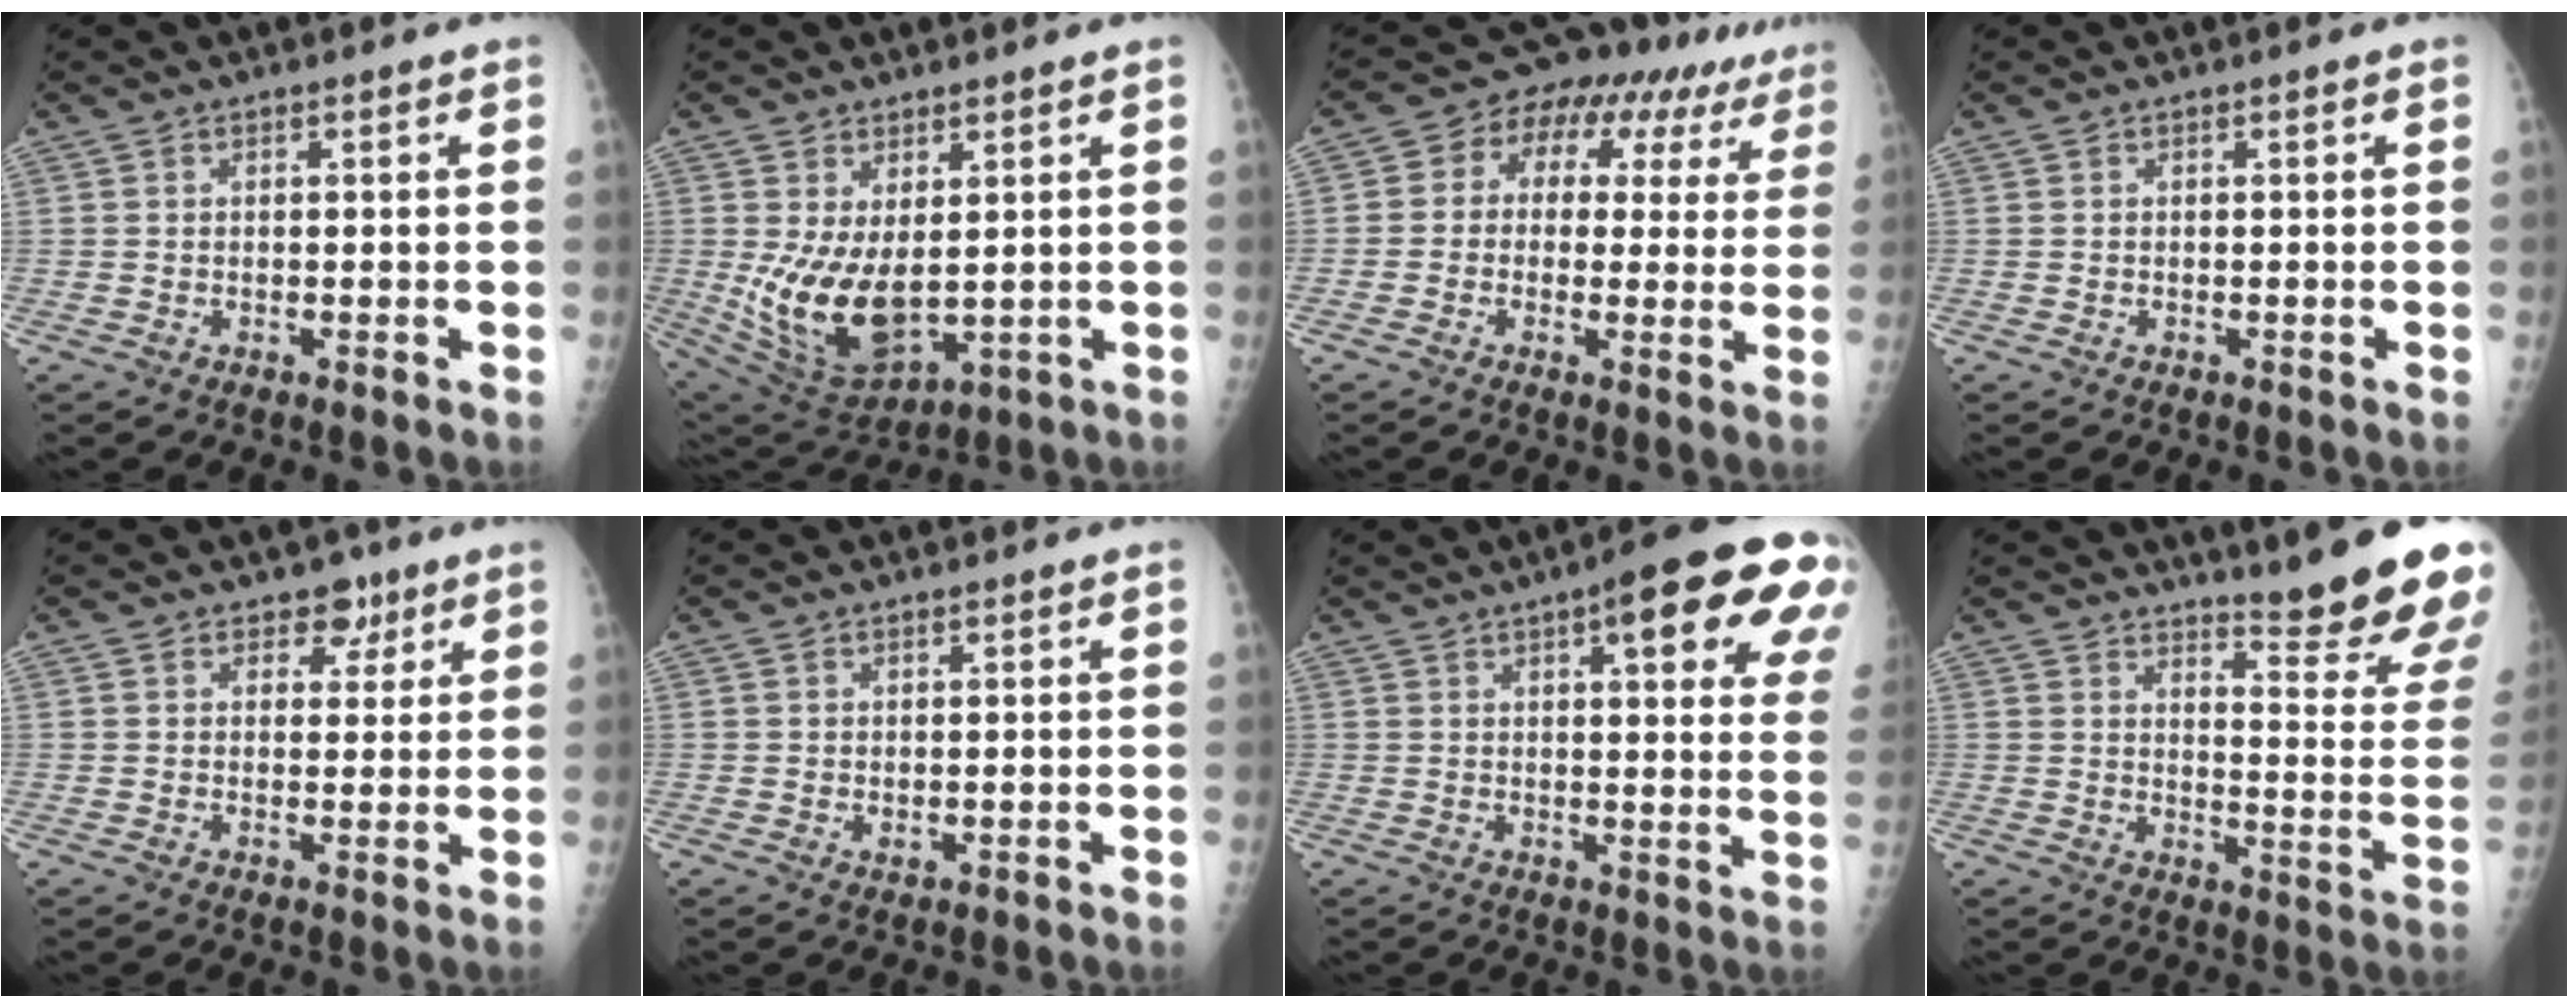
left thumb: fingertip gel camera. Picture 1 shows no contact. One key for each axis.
{"total": 12.1, "fx": 0.7, "fy": 6.5, "fz": 10.2, "tx": -0.175, "ty": -0.028, "tz": 0.037}
{"total": 14.5, "fx": 5.7, "fy": 10.3, "fz": 8.4, "tx": -0.063, "ty": 0.030, "tz": 0.070}
{"total": 0.0}
{"total": 4.3, "fx": 2.7, "fy": 2.9, "fz": 1.6, "tx": 0.014, "ty": -0.014, "tz": 0.036}
{"total": 1.2, "fx": 0.5, "fy": 0.6, "fz": 0.9, "tx": -0.011, "ty": -0.009, "tz": 0.011}
{"total": 20.4, "fx": 9.7, "fy": 5.3, "fz": 17.2, "tx": -0.201, "ty": -0.017, "tz": 0.113}
{"total": 18.3, "fx": 15.2, "fy": 1.0, "fz": 10.1, "tx": -0.111, "ty": -0.150, "tz": 0.197}